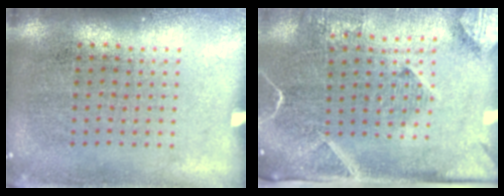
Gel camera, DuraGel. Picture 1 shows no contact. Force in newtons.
{"total": 2.9, "press": 2.1, "slide": 2.0}